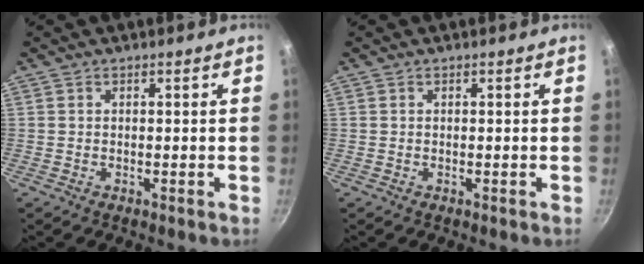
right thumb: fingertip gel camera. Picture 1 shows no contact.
{"total": 0.0}